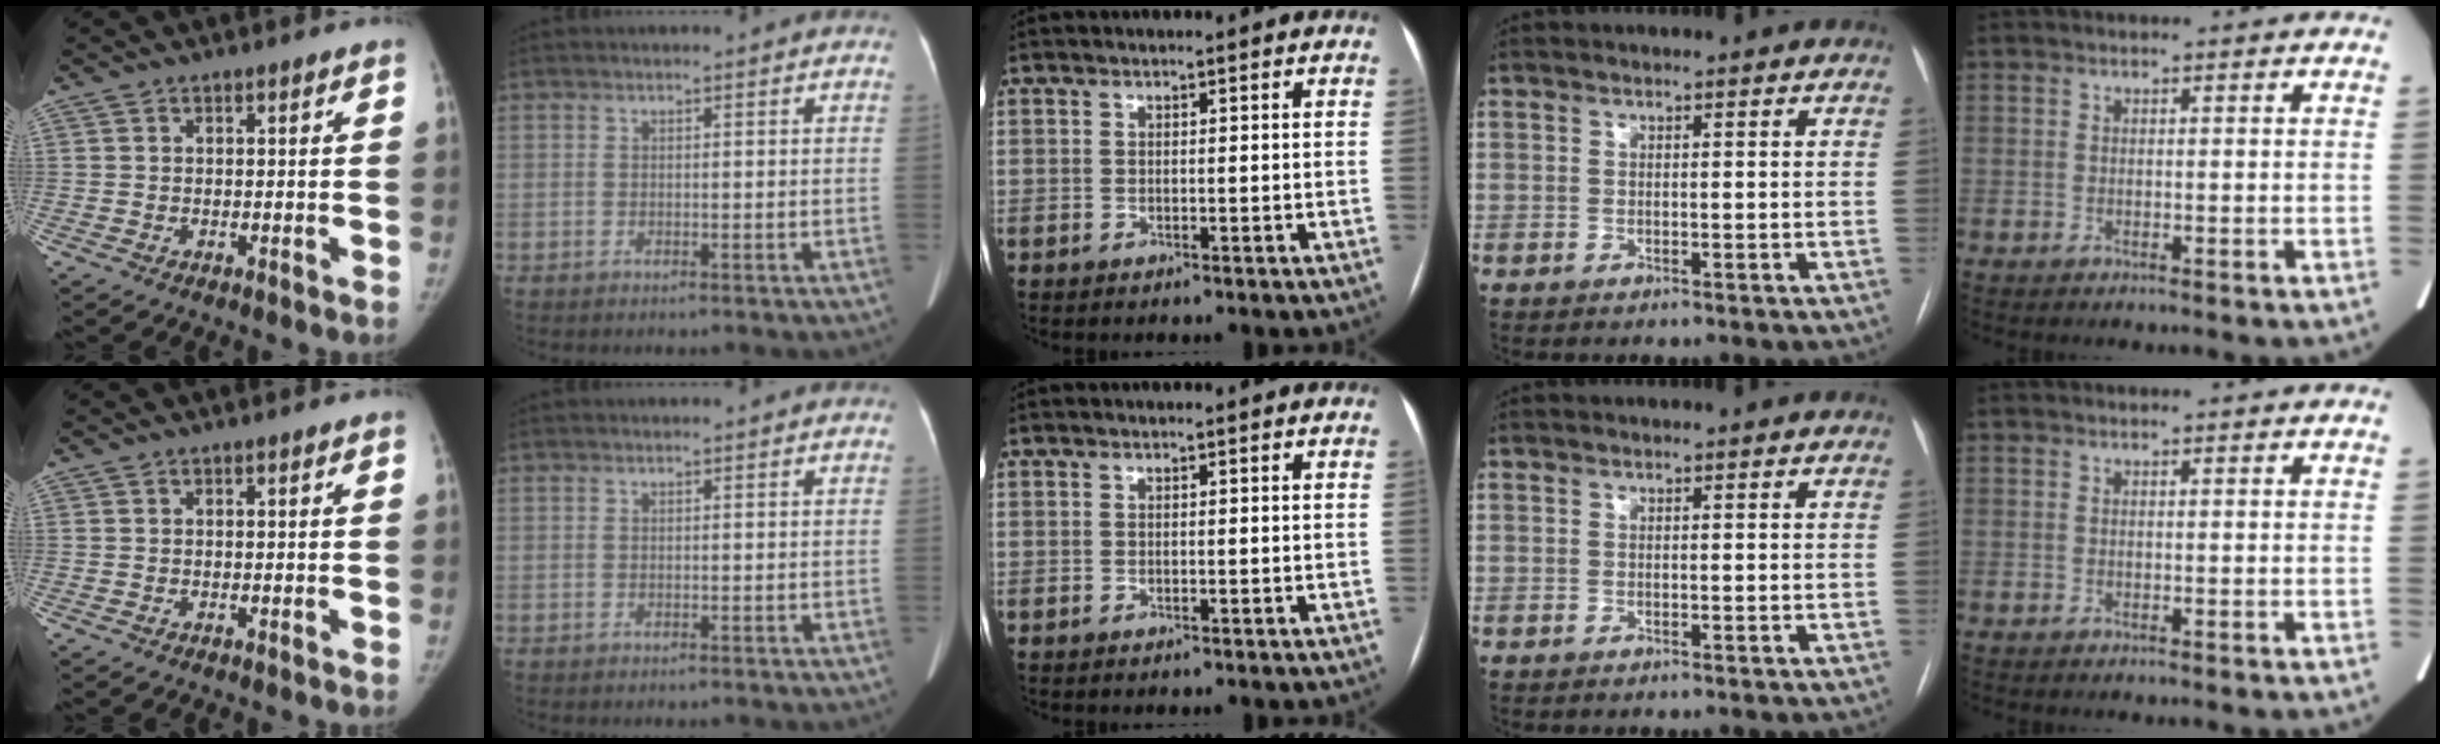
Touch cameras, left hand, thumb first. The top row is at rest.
{}